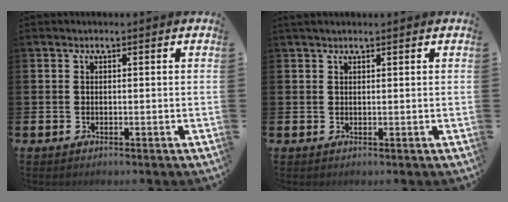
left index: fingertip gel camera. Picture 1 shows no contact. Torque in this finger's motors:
{"motor_torque": [0.09, -0.06, -0.14, 0.00]}